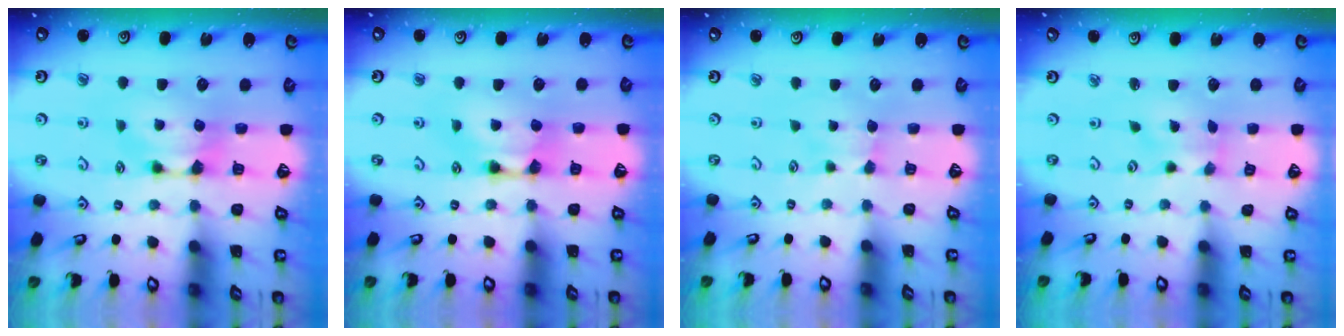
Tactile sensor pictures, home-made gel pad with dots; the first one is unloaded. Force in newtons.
{"total": 2.2, "press": 2.2, "slide": 0.1}
{"total": 2.4, "press": 2.4, "slide": 0.6}
{"total": 2.0, "press": 1.7, "slide": 1.1}